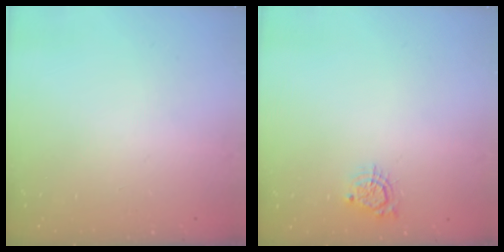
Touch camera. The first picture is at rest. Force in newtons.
{"total": 4.6, "press": 4.6, "slide": 0.1}